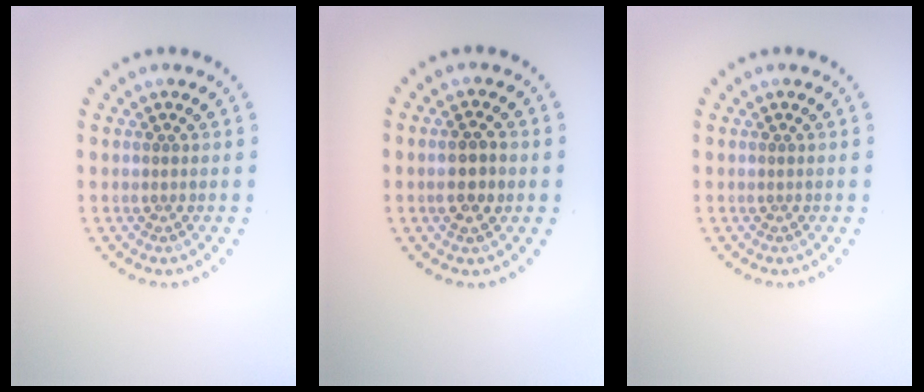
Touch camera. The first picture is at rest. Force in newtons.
{"total": 2.6, "press": 2.5, "slide": 0.5}
{"total": 0.0}